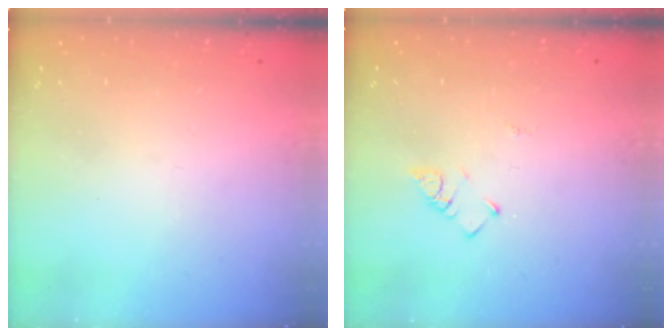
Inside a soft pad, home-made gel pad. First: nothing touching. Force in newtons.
{"total": 2.8, "press": 2.8, "slide": 0.5}